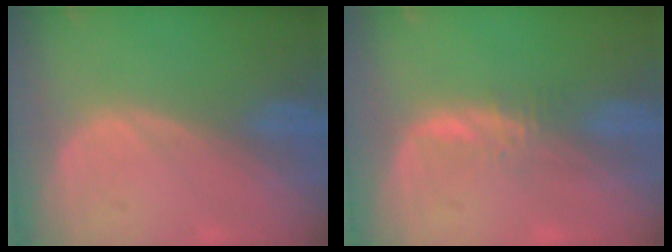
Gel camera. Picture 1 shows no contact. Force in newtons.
{"total": 2.2, "press": 2.1, "slide": 0.2}